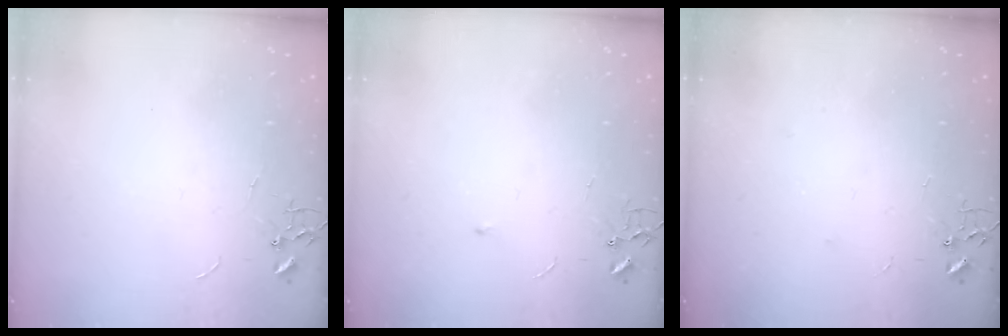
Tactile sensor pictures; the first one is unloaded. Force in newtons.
{"total": 3.2, "press": 3.1, "slide": 0.5}
{"total": 2.5, "press": 2.1, "slide": 1.4}